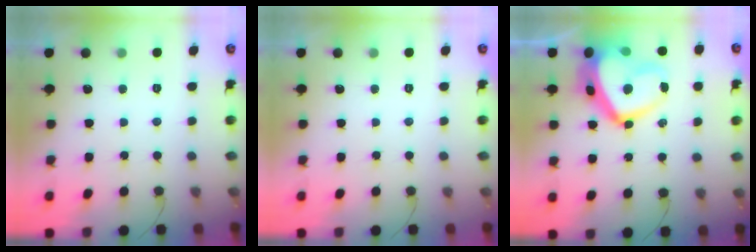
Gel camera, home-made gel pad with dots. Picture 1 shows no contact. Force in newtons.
{"total": 0.0}
{"total": 18.5, "press": 18.4, "slide": 1.4}